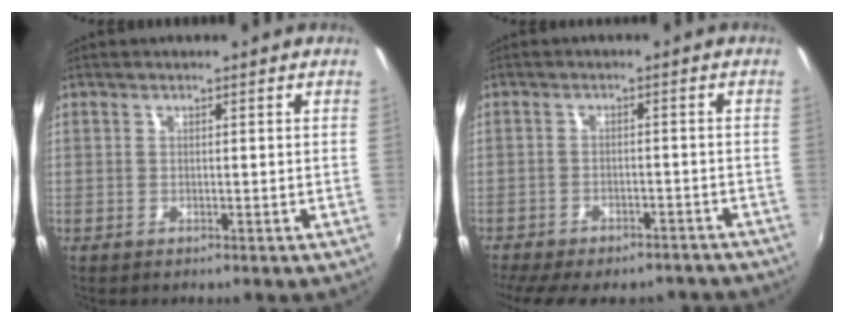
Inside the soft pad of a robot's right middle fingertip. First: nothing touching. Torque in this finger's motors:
{"motor_torque": [1.09, -1.05, 0.57, 0.16]}